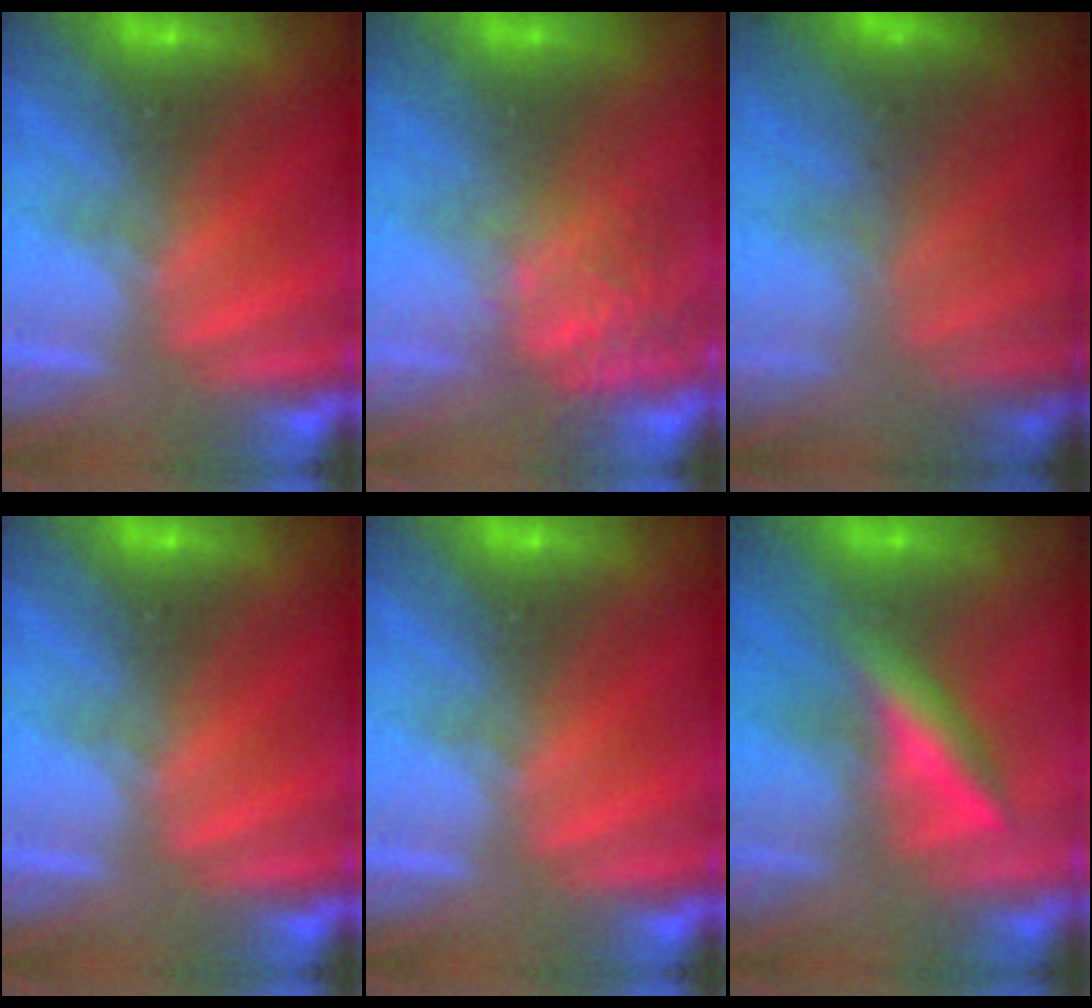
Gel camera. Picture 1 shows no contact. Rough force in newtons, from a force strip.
{"total": 4.6}
{"total": 3.4}
{"total": 0.0}
{"total": 0.0}
{"total": 2.4}